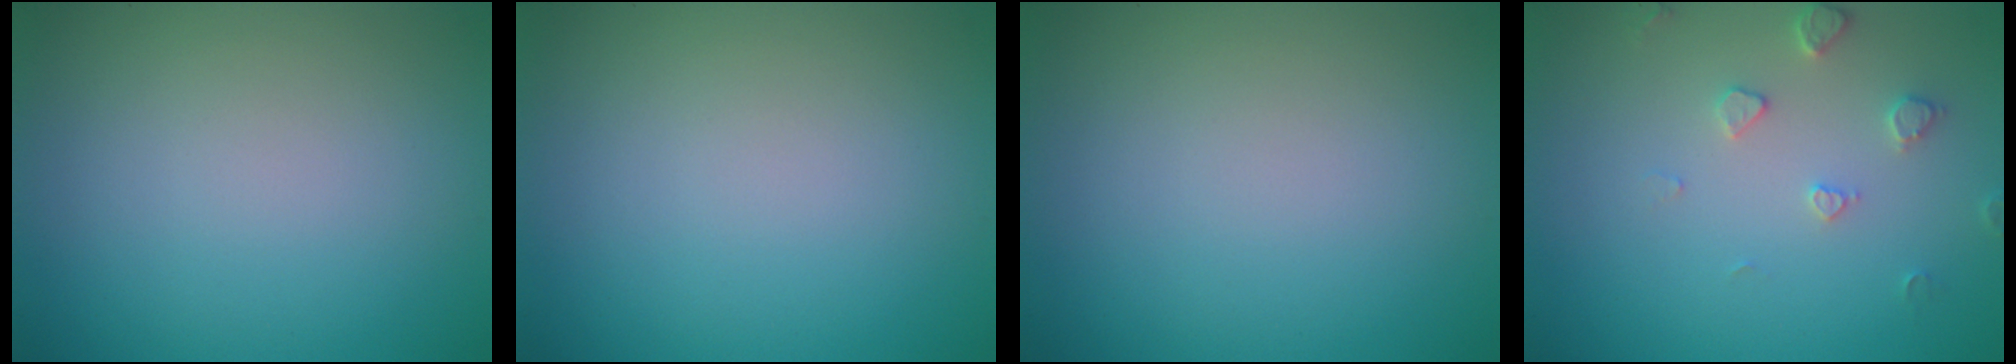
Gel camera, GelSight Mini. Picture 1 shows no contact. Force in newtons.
{"total": 0.0}
{"total": 0.0}
{"total": 1.9, "press": 1.8, "slide": 0.3}